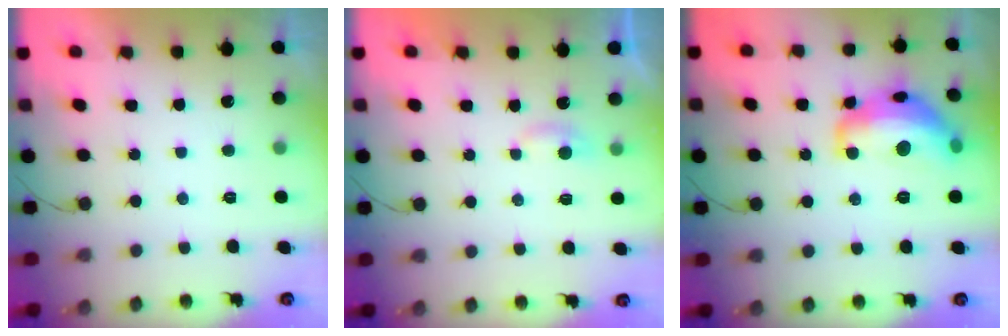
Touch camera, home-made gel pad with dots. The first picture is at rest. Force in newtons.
{"total": 2.7, "press": 2.7, "slide": 0.3}
{"total": 16.7, "press": 16.7, "slide": 0.6}